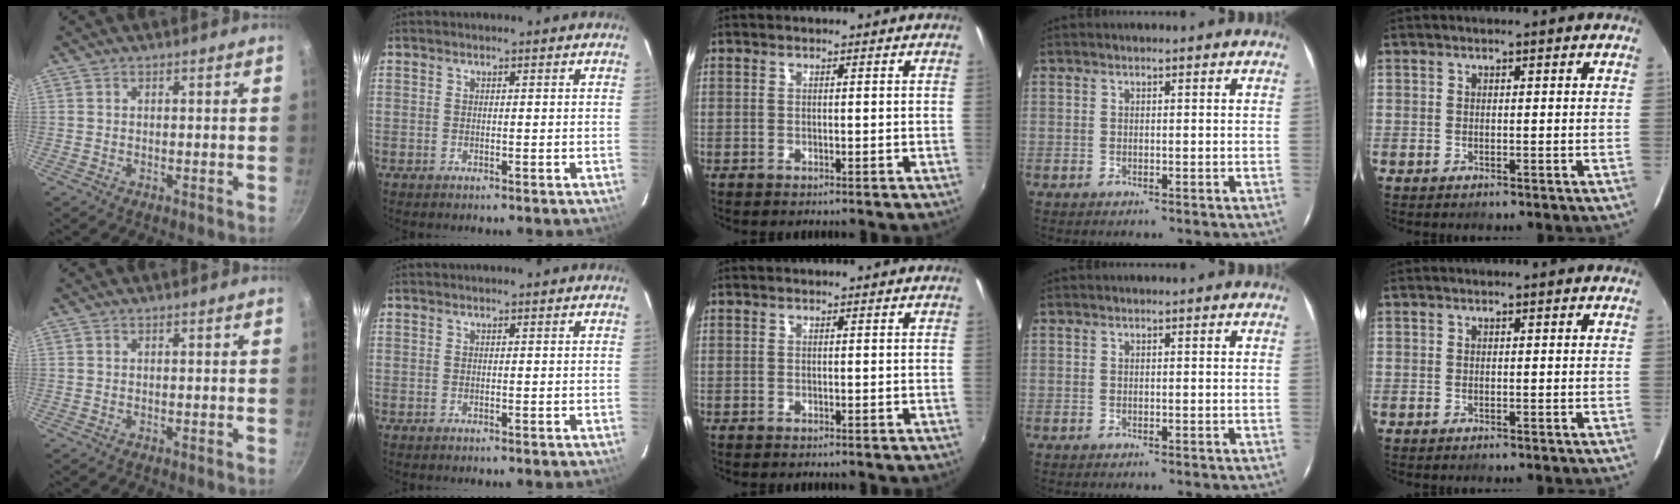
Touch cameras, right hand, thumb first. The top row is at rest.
{}